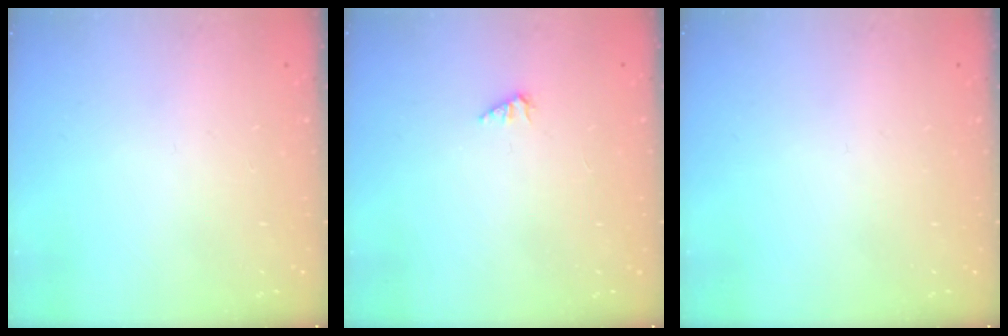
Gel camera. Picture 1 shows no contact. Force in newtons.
{"total": 1.1, "press": 1.1, "slide": 0.1}
{"total": 0.0}